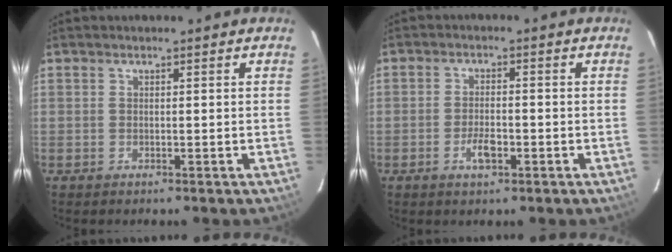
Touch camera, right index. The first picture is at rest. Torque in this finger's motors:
{"motor_torque": [0.53, 0.11, 0.22, 0.05]}